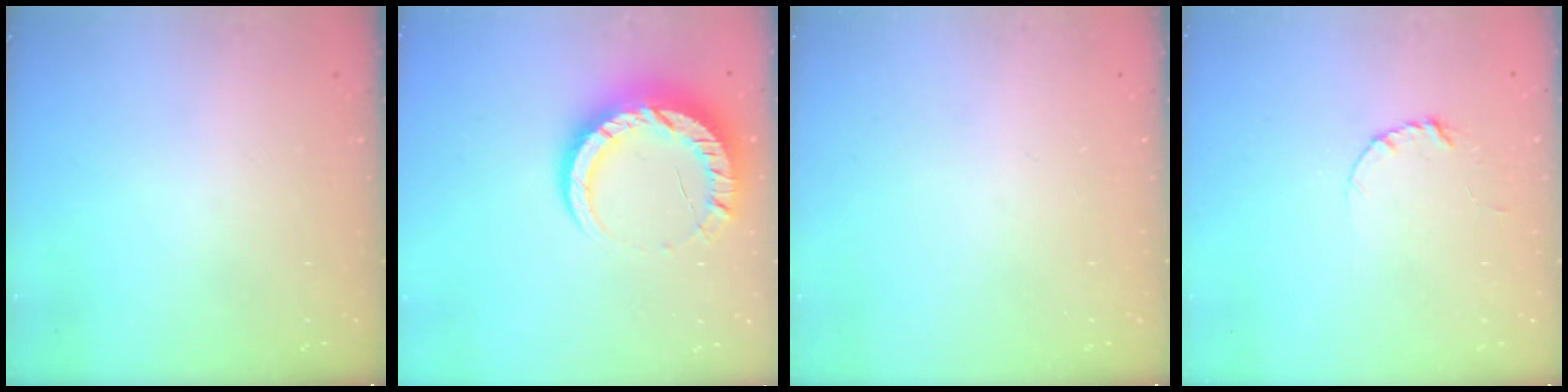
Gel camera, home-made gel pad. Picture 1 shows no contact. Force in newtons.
{"total": 13.4, "press": 13.4, "slide": 1.1}
{"total": 0.0}
{"total": 3.5, "press": 3.5, "slide": 0.4}